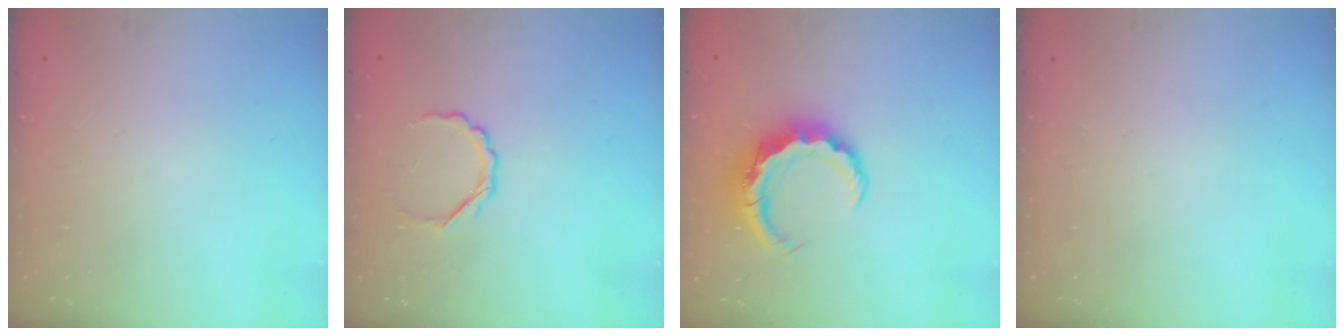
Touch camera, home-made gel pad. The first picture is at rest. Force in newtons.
{"total": 4.2, "press": 4.1, "slide": 1.0}
{"total": 7.8, "press": 7.7, "slide": 1.0}
{"total": 0.0}